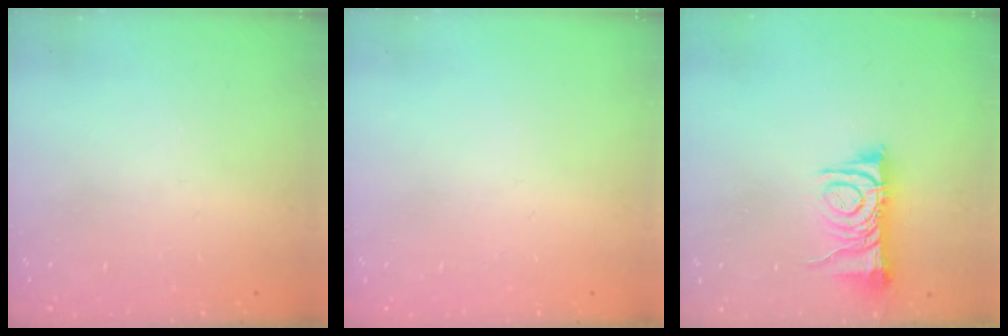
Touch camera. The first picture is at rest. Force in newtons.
{"total": 0.0}
{"total": 8.2, "press": 8.2, "slide": 0.7}